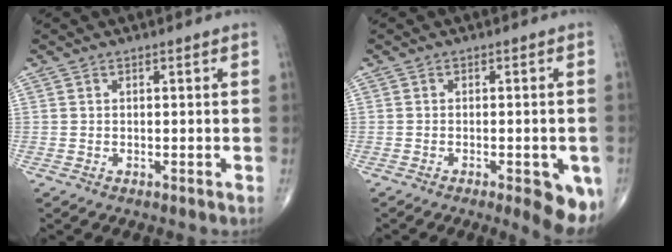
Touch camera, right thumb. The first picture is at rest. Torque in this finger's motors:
{"motor_torque": [-0.44, 0.55, -0.09, -0.24, 0.00]}